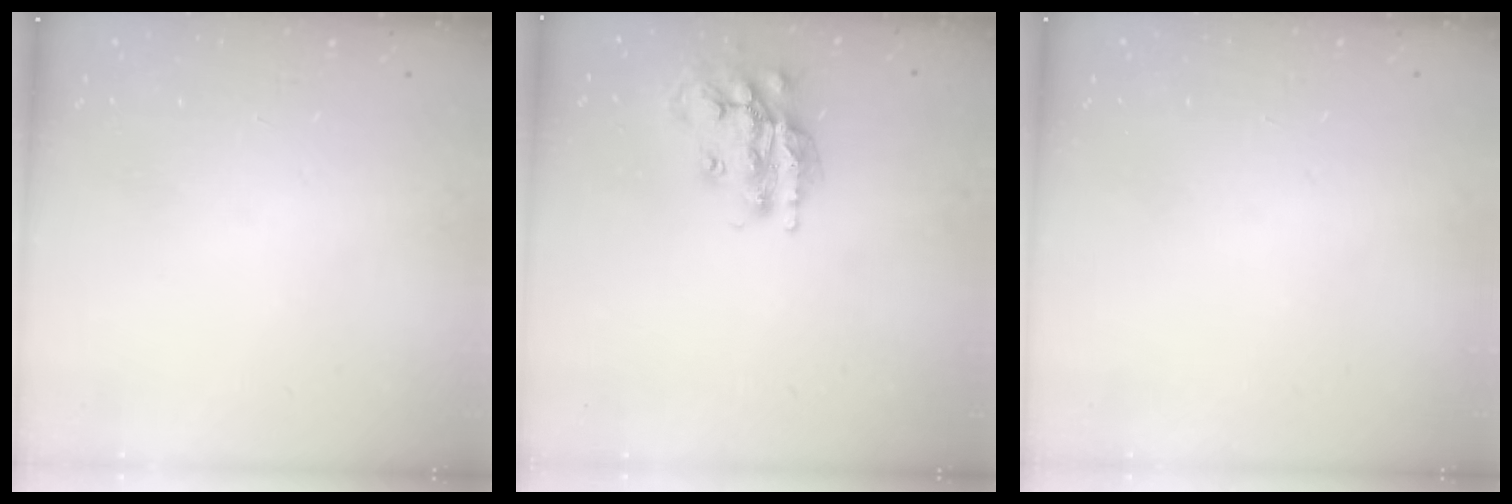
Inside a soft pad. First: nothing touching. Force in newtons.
{"total": 15.7, "press": 15.7, "slide": 1.2}
{"total": 0.0}